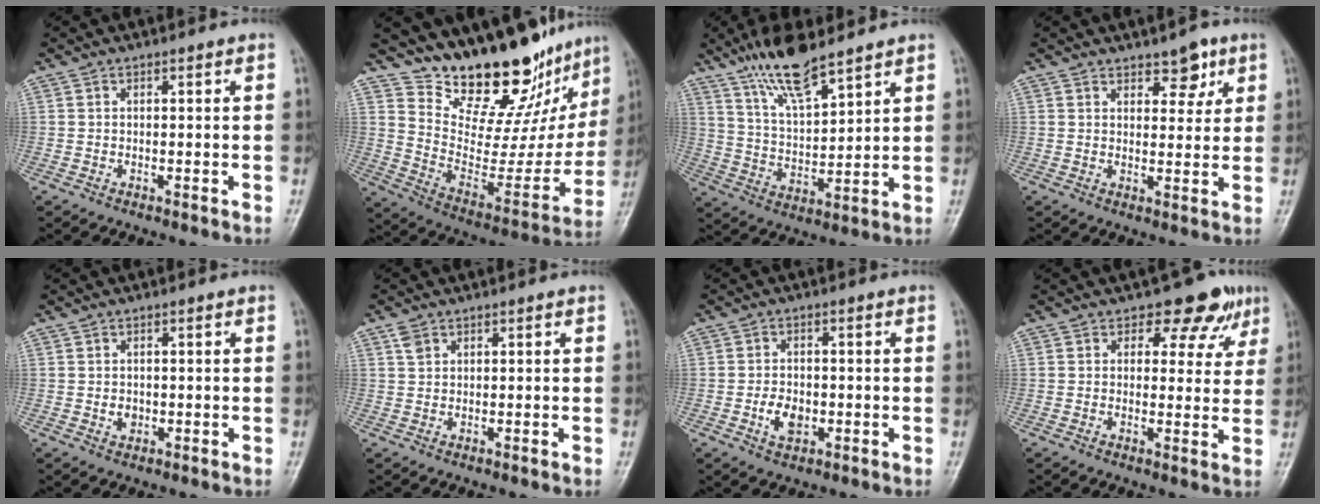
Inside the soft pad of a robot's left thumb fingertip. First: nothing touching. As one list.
[{"total": 23.2, "force": [19.5, 7.9, 9.9], "torque": [-0.099, -0.137, 0.295]}, {"total": 12.0, "force": [9.0, 3.0, 7.3], "torque": [-0.124, -0.051, 0.177]}, {"total": 4.8, "force": [3.0, 2.5, 2.7], "torque": [-0.009, -0.017, 0.042]}, {"total": 2.0, "force": [-0.1, 1.7, 1.0], "torque": [-0.008, 0.001, 0.003]}, {"total": 1.8, "force": [1.1, 1.2, 0.8], "torque": [-0.011, 0.002, 0.022]}, {"total": 4.4, "force": [-1.1, 3.0, 3.0], "torque": [-0.047, 0.003, -0.017]}, {"total": 7.2, "force": [4.5, 4.5, 3.4], "torque": [-0.007, -0.020, 0.046]}]